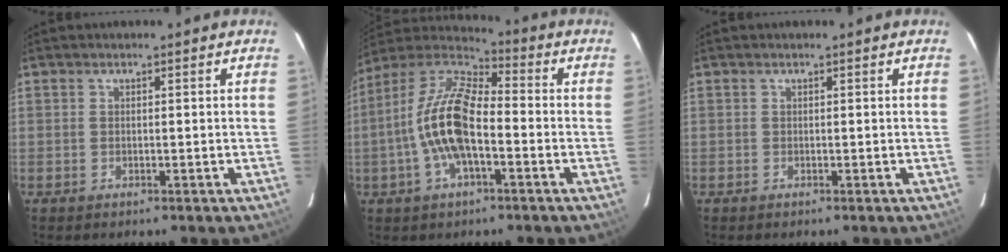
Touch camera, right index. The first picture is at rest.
{"total": 14.3, "force": [-3.3, 5.7, 12.7], "torque": [-0.255, 0.008, -0.068]}
{"total": 0.0}